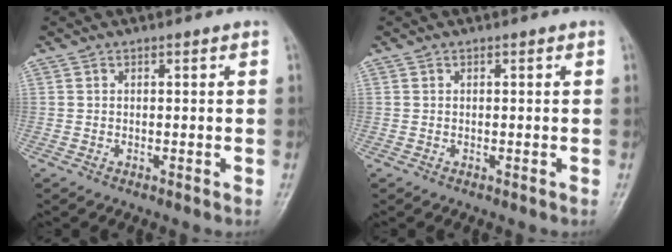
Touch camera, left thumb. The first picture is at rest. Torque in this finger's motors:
{"motor_torque": [0.00, 0.00, 0.00, 0.00, 0.00]}